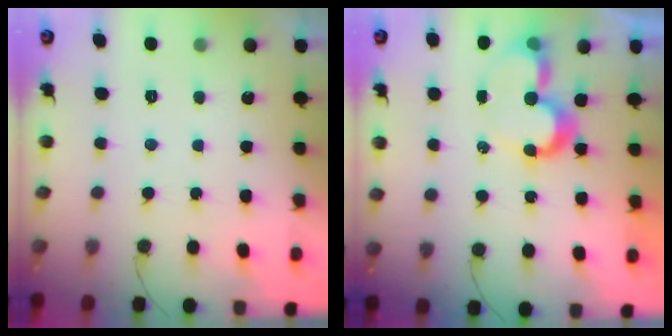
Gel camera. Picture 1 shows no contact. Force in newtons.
{"total": 8.7, "press": 8.7, "slide": 0.7}